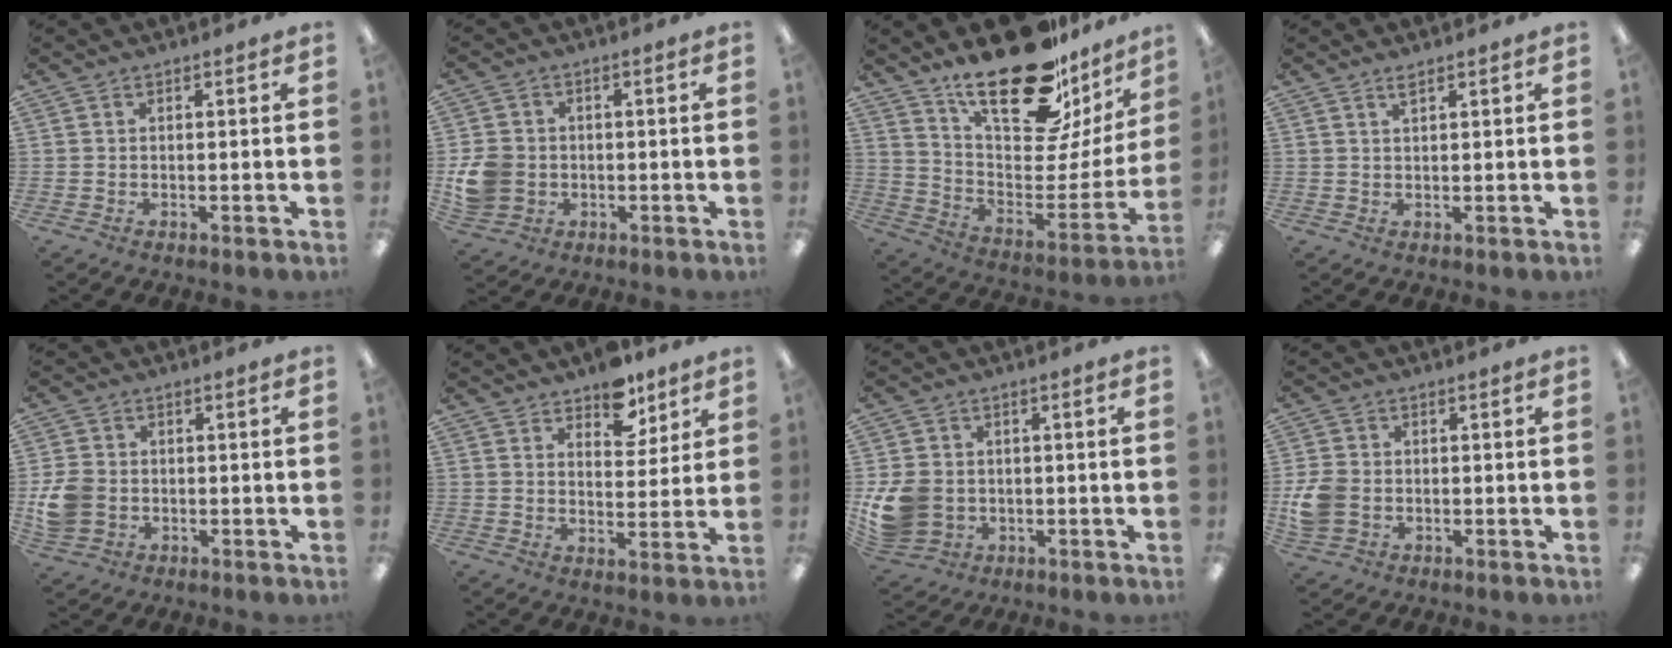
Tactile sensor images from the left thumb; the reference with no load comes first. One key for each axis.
{"total": 7.9, "fx": -1.0, "fy": 7.0, "fz": 3.5, "tx": -0.083, "ty": 0.016, "tz": -0.015}
{"total": 27.3, "fx": 20.1, "fy": 10.4, "fz": 15.2, "tx": -0.216, "ty": -0.141, "tz": 0.345}
{"total": 1.8, "fx": 1.5, "fy": 0.3, "fz": 1.0, "tx": -0.023, "ty": 0.001, "tz": 0.027}
{"total": 7.5, "fx": -1.1, "fy": 6.3, "fz": 3.9, "tx": -0.085, "ty": 0.012, "tz": -0.016}
{"total": 7.9, "fx": 6.3, "fy": 4.1, "fz": 2.5, "tx": -0.017, "ty": -0.040, "tz": 0.110}
{"total": 10.4, "fx": -1.5, "fy": 8.8, "fz": 5.3, "tx": -0.125, "ty": 0.016, "tz": -0.021}
{"total": 7.2, "fx": -1.2, "fy": 5.9, "fz": 4.0, "tx": -0.093, "ty": 0.012, "tz": -0.018}